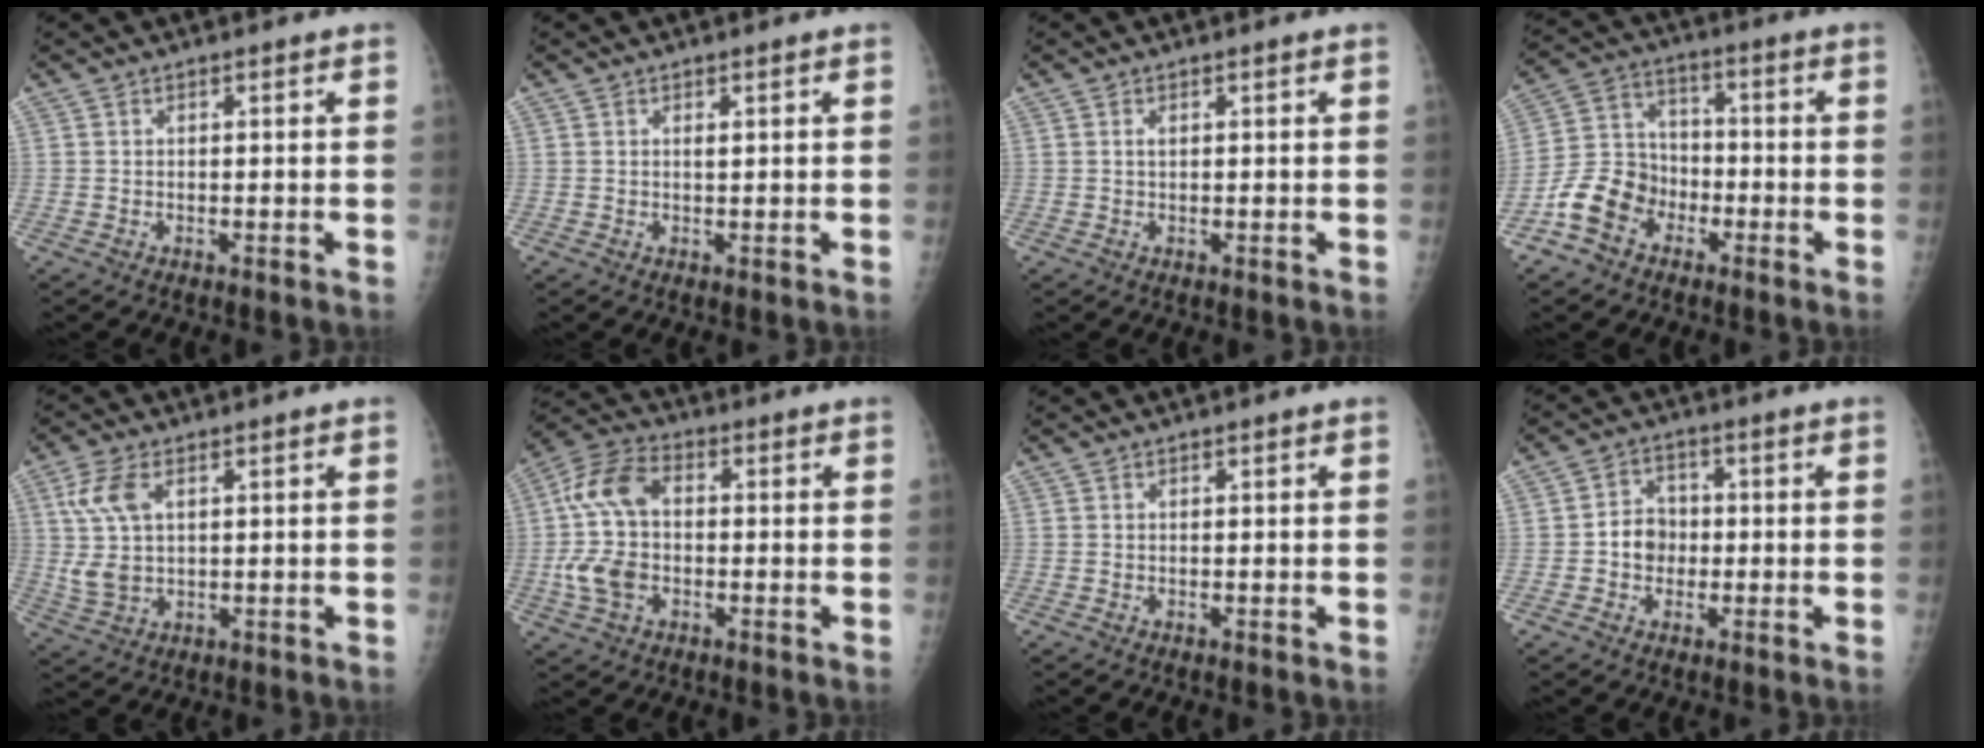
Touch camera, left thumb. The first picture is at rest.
{"total": 0.7, "force": [0.3, 0.2, 0.6], "torque": [-0.011, -0.002, 0.006]}
{"total": 0.7, "force": [0.2, 0.3, 0.6], "torque": [-0.010, 0.003, 0.004]}
{"total": 10.3, "force": [-5.3, 7.8, 4.1], "torque": [-0.057, 0.047, -0.110]}
{"total": 8.0, "force": [2.4, 4.4, 6.2], "torque": [-0.135, -0.002, 0.051]}
{"total": 12.1, "force": [-0.8, 7.9, 9.2], "torque": [-0.185, 0.024, -0.023]}
{"total": 0.0}
{"total": 5.4, "force": [-0.7, 4.7, 2.6], "torque": [-0.015, 0.015, -0.020]}